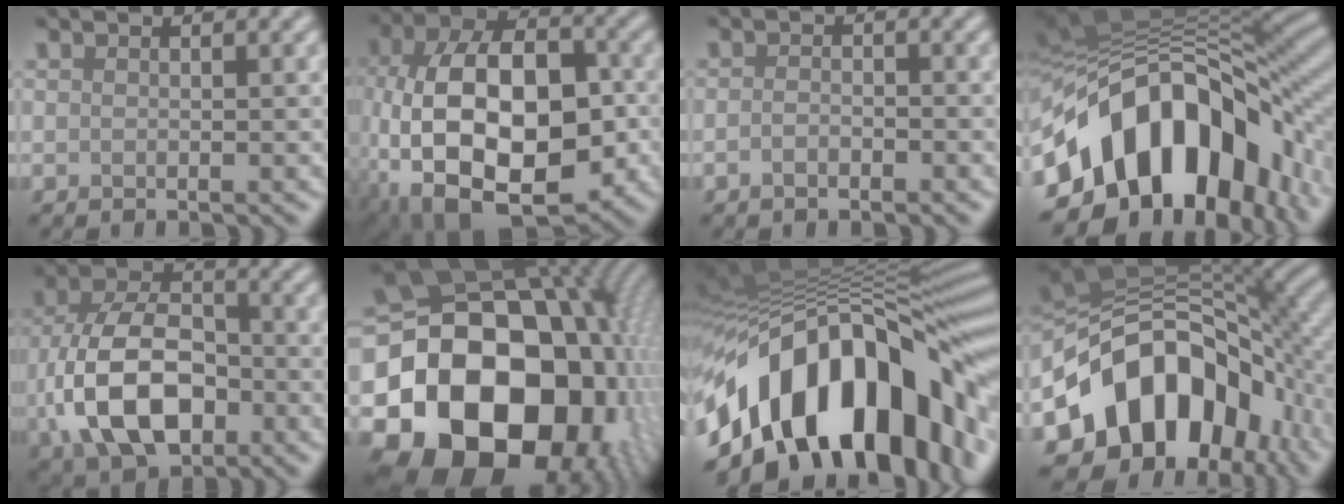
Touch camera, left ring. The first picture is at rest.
{"total": 15.9, "force": [-4.0, 9.1, 12.4], "torque": [-0.211, -0.002, -0.067]}
{"total": 1.3, "force": [-0.8, 0.6, 0.9], "torque": [-0.019, 0.000, -0.017]}
{"total": 17.1, "force": [-5.4, 10.5, 12.4], "torque": [-0.197, -0.003, -0.078]}
{"total": 10.8, "force": [-2.6, 6.7, 8.0], "torque": [-0.174, -0.007, -0.055]}
{"total": 24.1, "force": [-5.2, 18.7, 14.3], "torque": [-0.239, -0.038, -0.121]}
{"total": 18.3, "force": [-6.4, 9.5, 14.3], "torque": [-0.233, 0.004, -0.111]}
{"total": 14.5, "force": [-5.5, 10.0, 8.9], "torque": [-0.138, 0.006, -0.108]}